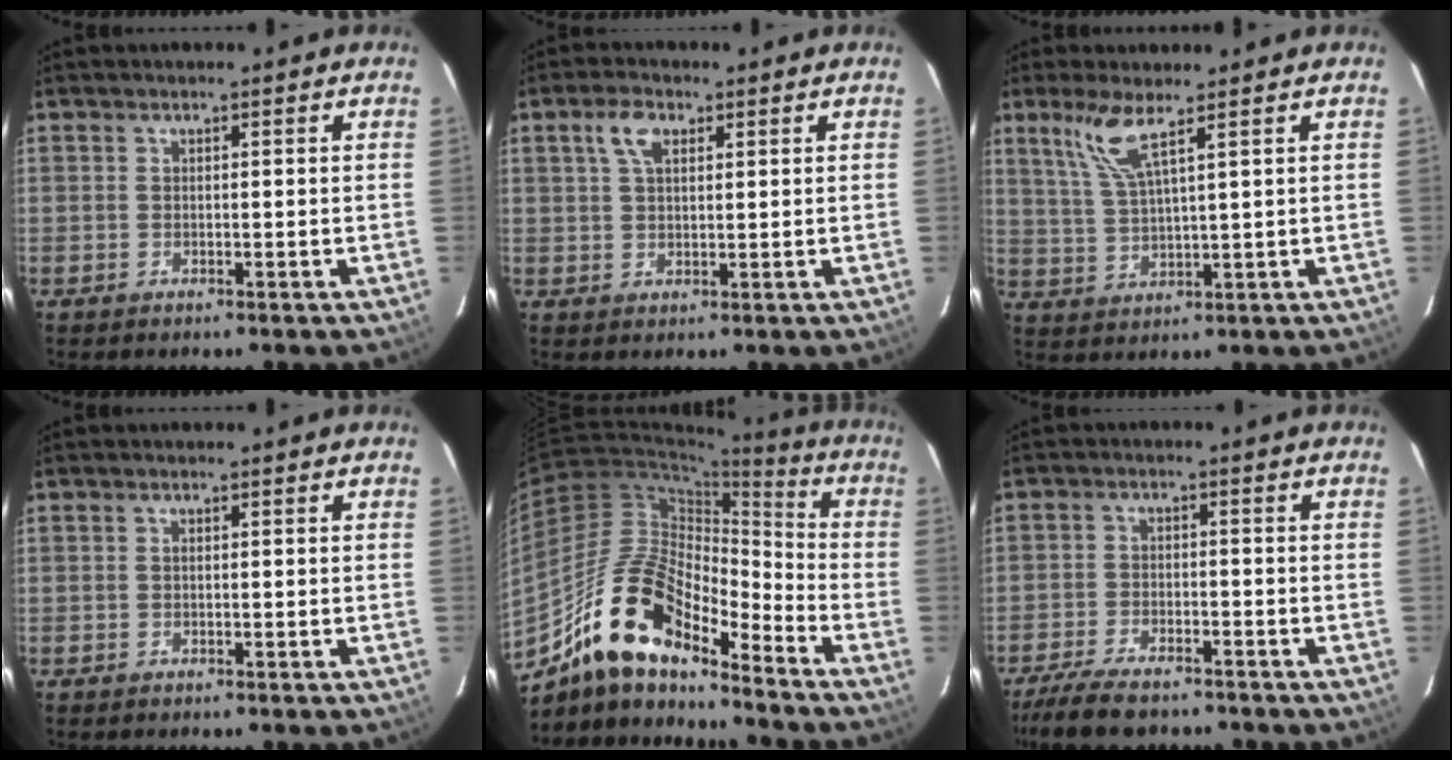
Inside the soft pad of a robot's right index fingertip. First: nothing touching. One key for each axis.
{"total": 4.5, "fx": 2.0, "fy": 2.4, "fz": 3.2, "tx": -0.060, "ty": 0.013, "tz": 0.036}
{"total": 6.4, "fx": 4.0, "fy": 0.3, "fz": 5.0, "tx": -0.111, "ty": -0.003, "tz": 0.086}
{"total": 0.0}
{"total": 18.1, "fx": -13.3, "fy": 6.2, "fz": 10.6, "tx": -0.189, "ty": 0.002, "tz": -0.258}
{"total": 10.6, "fx": -8.9, "fy": 3.1, "fz": 4.8, "tx": -0.118, "ty": -0.023, "tz": -0.154}